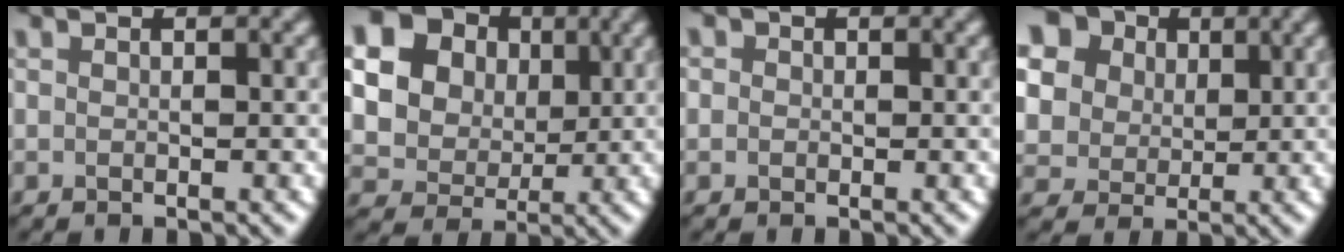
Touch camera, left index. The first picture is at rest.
{"total": 25.5, "force": [9.0, 21.9, 9.5], "torque": [-0.262, 0.039, 0.129]}
{"total": 1.2, "force": [0.4, 1.1, 0.4], "torque": [0.000, 0.004, -0.009]}
{"total": 11.7, "force": [5.1, 9.5, 4.5], "torque": [-0.131, 0.013, 0.091]}